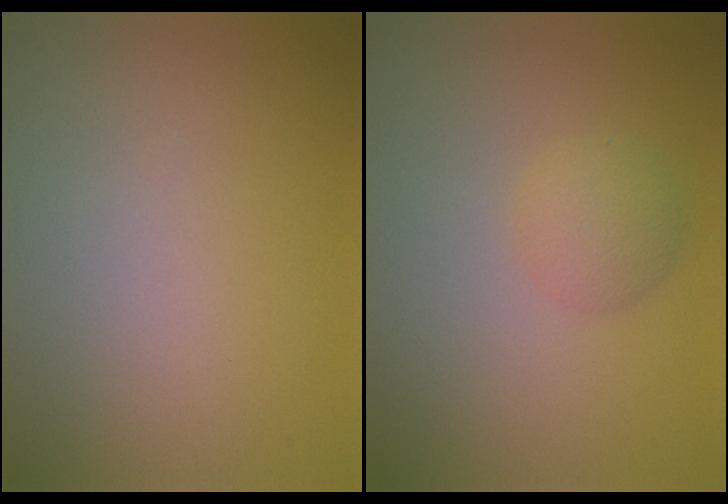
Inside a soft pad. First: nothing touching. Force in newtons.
{"total": 2.1, "press": 2.1, "slide": 0.1}